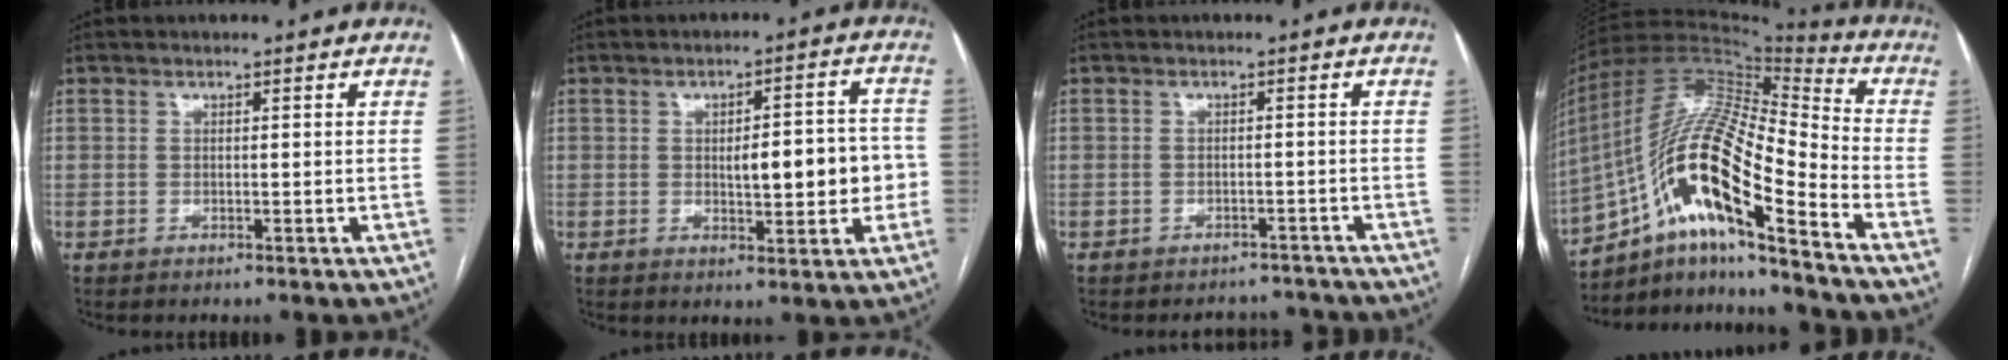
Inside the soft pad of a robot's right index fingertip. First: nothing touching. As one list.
[{"total": 8.7, "force": [-0.8, 2.8, 8.2], "torque": [-0.108, 0.022, -0.002]}, {"total": 4.4, "force": [-4.1, 1.7, -0.6], "torque": [0.013, 0.011, -0.048]}, {"total": 20.6, "force": [-10.6, 3.7, 17.3], "torque": [-0.356, 0.009, -0.188]}]